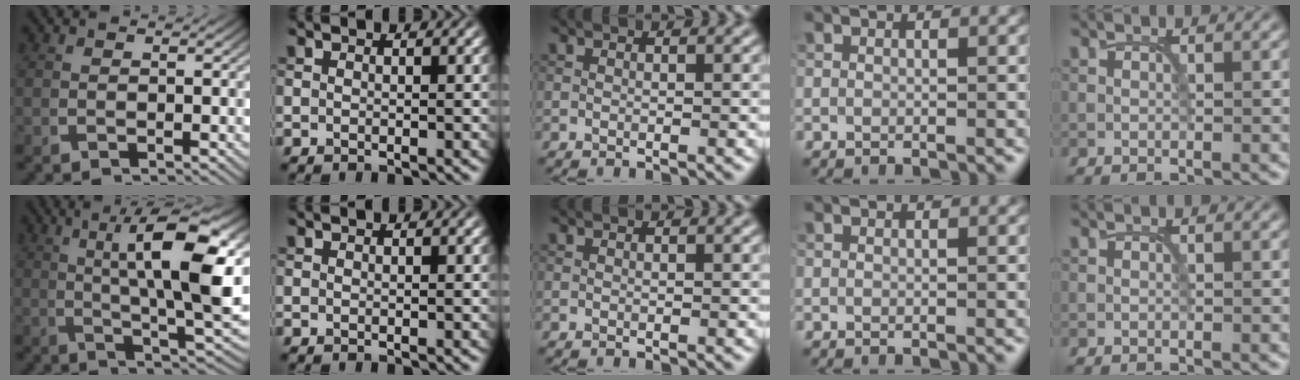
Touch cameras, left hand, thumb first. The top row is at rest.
{"thumb": {"total": 14.3, "force": [3.3, 3.8, 13.4], "torque": [-0.211, -0.001, 0.060]}}